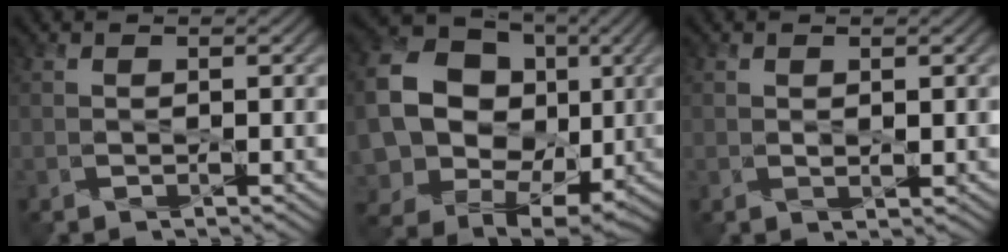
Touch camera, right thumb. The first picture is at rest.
{"total": 17.0, "force": [1.7, 14.7, 8.5], "torque": [-0.234, -0.002, 0.047]}
{"total": 0.7, "force": [0.5, 0.4, 0.3], "torque": [-0.010, 0.000, 0.013]}